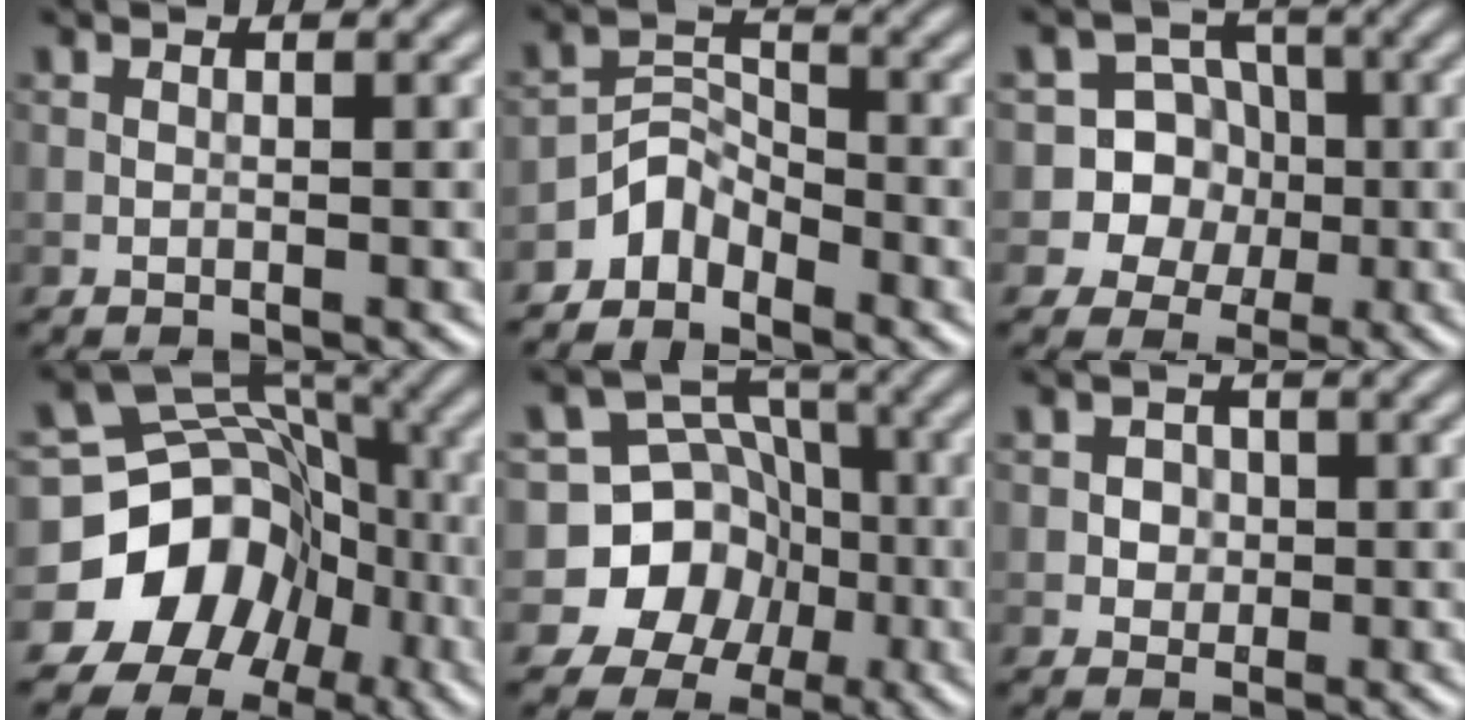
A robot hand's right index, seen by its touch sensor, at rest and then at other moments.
{"total": 3.0, "force": [-2.4, 1.7, 0.8], "torque": [-0.008, 0.013, -0.054]}
{"total": 8.2, "force": [-1.1, 7.9, 1.8], "torque": [-0.030, 0.033, -0.047]}
{"total": 10.8, "force": [-4.6, 9.0, 3.9], "torque": [-0.060, 0.014, -0.099]}
{"total": 8.4, "force": [-2.6, 7.8, 1.8], "torque": [-0.016, 0.014, -0.073]}
{"total": 1.7, "force": [0.2, 1.5, 0.6], "torque": [0.002, 0.001, 0.003]}